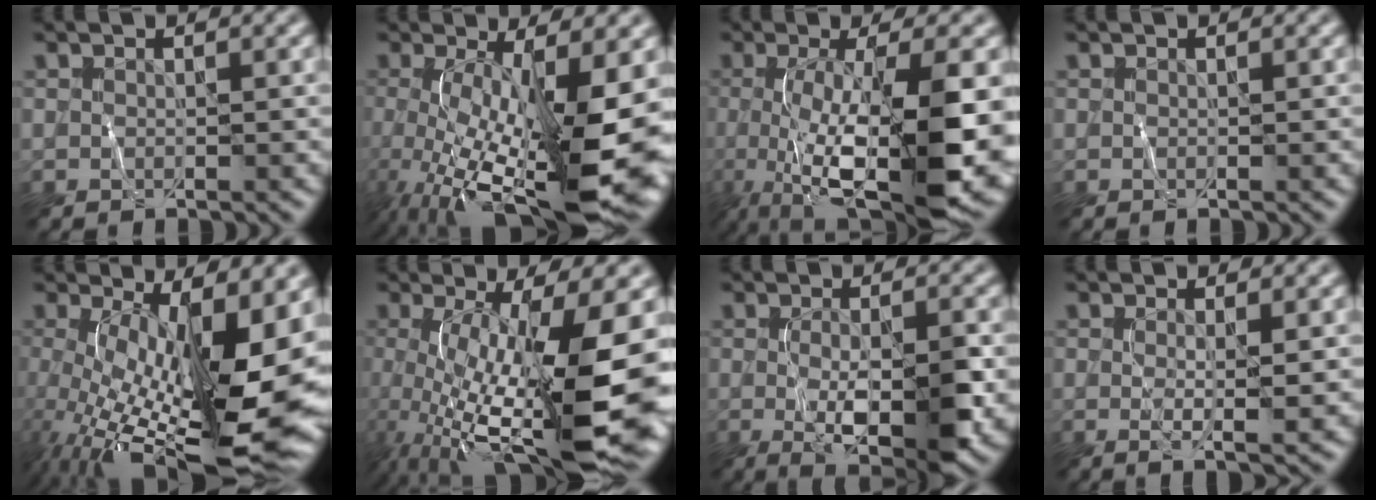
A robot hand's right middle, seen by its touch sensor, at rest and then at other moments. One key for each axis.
{"total": 15.0, "fx": -2.7, "fy": 4.9, "fz": 13.9, "tx": -0.234, "ty": -0.023, "tz": -0.036}
{"total": 13.6, "fx": -2.6, "fy": 4.0, "fz": 12.7, "tx": -0.220, "ty": -0.024, "tz": -0.040}
{"total": 0.0}
{"total": 15.8, "fx": -1.3, "fy": 5.9, "fz": 14.6, "tx": -0.240, "ty": -0.012, "tz": -0.016}
{"total": 16.7, "fx": -2.2, "fy": 5.7, "fz": 15.6, "tx": -0.265, "ty": -0.020, "tz": -0.024}
{"total": 7.9, "fx": -1.5, "fy": 2.4, "fz": 7.3, "tx": -0.125, "ty": -0.017, "tz": -0.015}
{"total": 2.4, "fx": 0.3, "fy": 0.5, "fz": 2.3, "tx": -0.040, "ty": -0.008, "tz": 0.005}